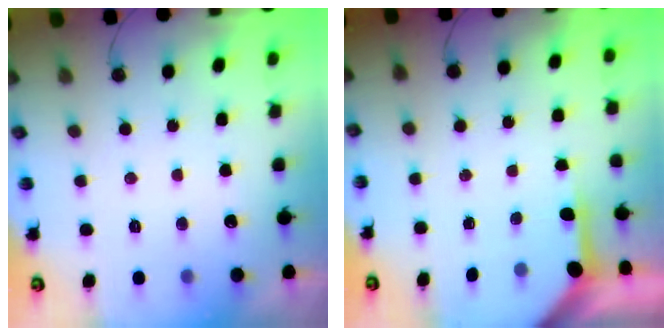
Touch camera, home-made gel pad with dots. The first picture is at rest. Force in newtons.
{"total": 3.5, "press": 3.5, "slide": 0.4}